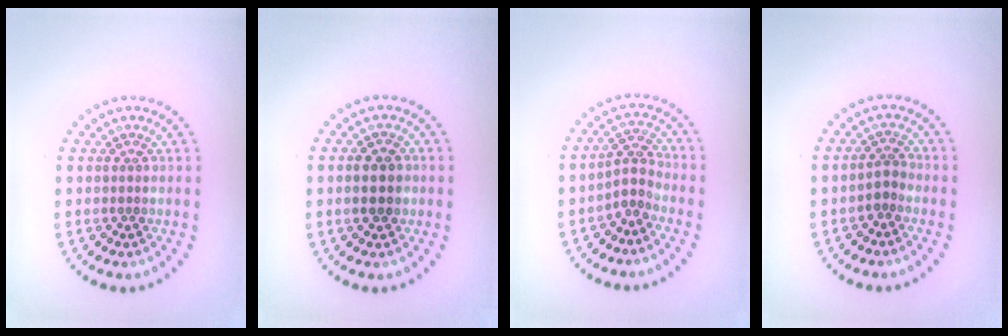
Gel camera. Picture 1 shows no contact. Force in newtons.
{"total": 2.3, "press": 2.3, "slide": 0.2}
{"total": 2.3, "press": 1.7, "slide": 1.5}
{"total": 1.6, "press": 1.3, "slide": 0.9}